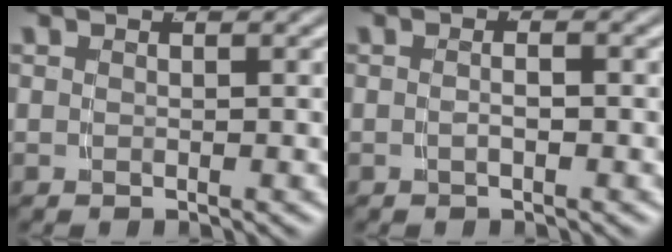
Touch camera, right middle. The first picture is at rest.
{"total": 1.2, "force": [-0.7, -0.2, 0.9], "torque": [-0.016, -0.003, -0.010]}